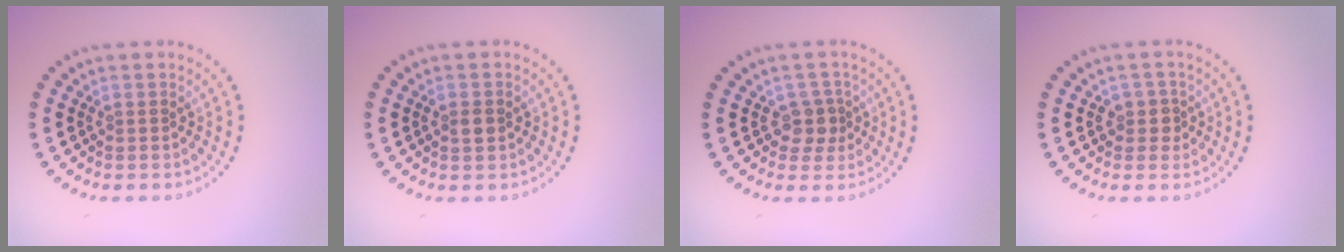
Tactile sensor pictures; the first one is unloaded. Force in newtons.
{"total": 1.2, "press": 1.2, "slide": 0.1}
{"total": 2.0, "press": 1.7, "slide": 1.2}
{"total": 1.7, "press": 1.4, "slide": 1.0}